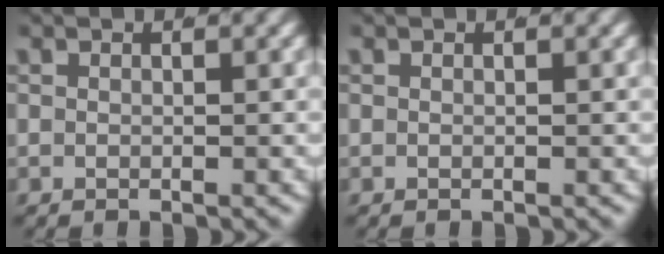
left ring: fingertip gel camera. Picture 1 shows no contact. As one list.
[{"total": 0.0}]